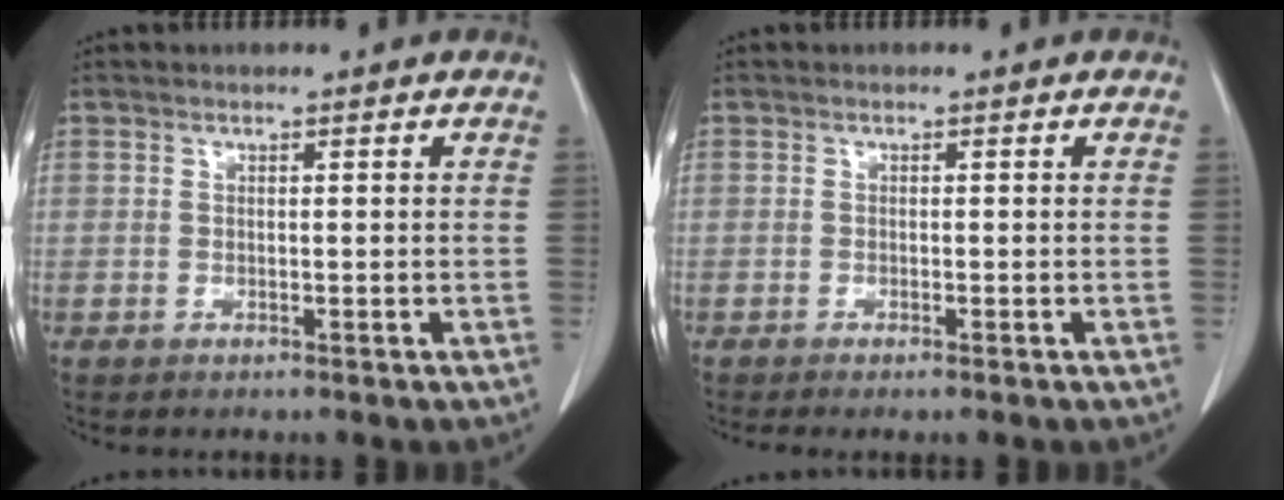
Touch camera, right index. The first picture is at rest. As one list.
[{"total": 1.3, "force": [-0.9, 0.0, 0.8], "torque": [-0.015, -0.003, -0.014]}]